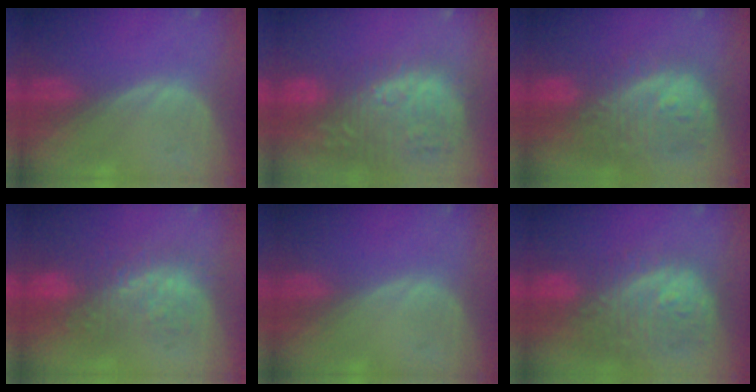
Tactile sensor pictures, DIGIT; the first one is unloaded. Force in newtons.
{"total": 14.4, "press": 12.5, "slide": 7.2}
{"total": 12.2, "press": 10.9, "slide": 5.5}
{"total": 11.0, "press": 9.6, "slide": 5.5}
{"total": 0.0}
{"total": 12.2, "press": 10.9, "slide": 5.6}